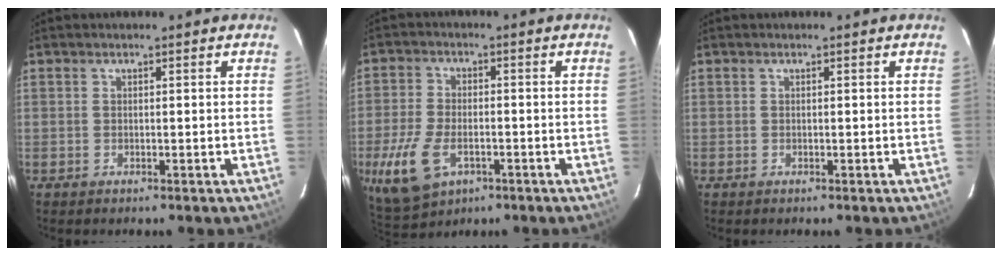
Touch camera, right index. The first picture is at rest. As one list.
[{"total": 11.1, "force": [-4.2, 6.4, 8.0], "torque": [-0.190, -0.014, -0.074]}, {"total": 0.0}]